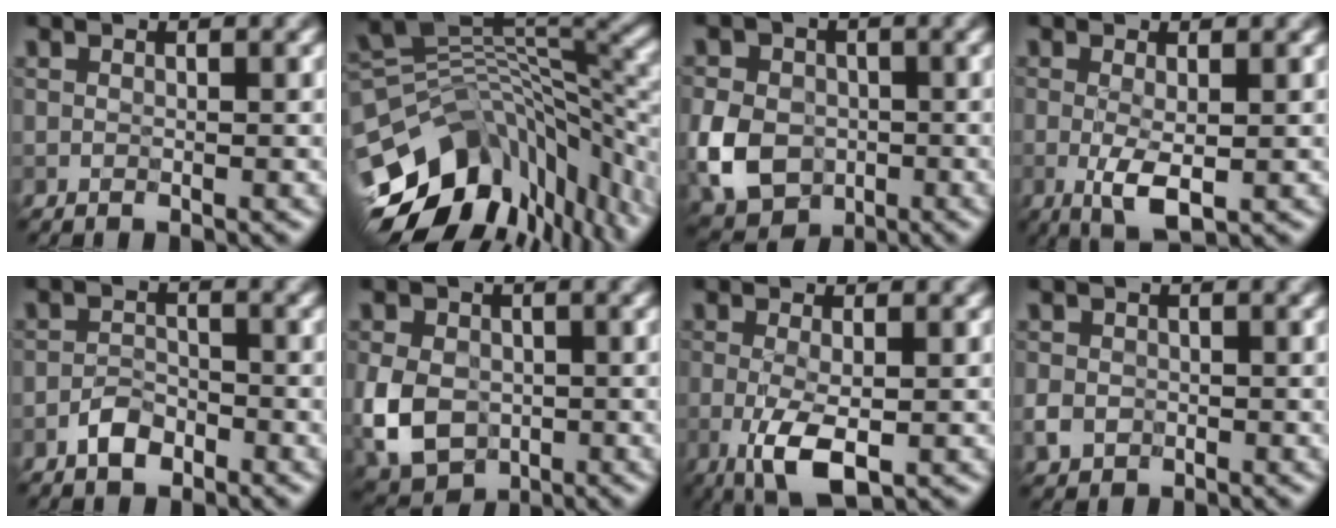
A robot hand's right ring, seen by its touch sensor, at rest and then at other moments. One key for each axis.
{"total": 12.8, "fx": -5.2, "fy": 7.8, "fz": 8.7, "tx": -0.169, "ty": -0.002, "tz": -0.078}
{"total": 6.4, "fx": -1.5, "fy": 5.2, "fz": 3.4, "tx": -0.077, "ty": -0.004, "tz": -0.040}
{"total": 3.0, "fx": -0.4, "fy": 0.8, "fz": 2.9, "tx": -0.059, "ty": -0.011, "tz": -0.007}
{"total": 2.3, "fx": -1.6, "fy": 1.3, "fz": 1.2, "tx": -0.018, "ty": 0.007, "tz": -0.031}
{"total": 7.1, "fx": -1.4, "fy": 5.4, "fz": 4.3, "tx": -0.106, "ty": -0.016, "tz": -0.031}
{"total": 4.4, "fx": -1.1, "fy": 1.5, "fz": 4.0, "tx": -0.086, "ty": -0.012, "tz": -0.021}
{"total": 2.0, "fx": -0.6, "fy": 1.7, "fz": 0.8, "tx": -0.015, "ty": -0.004, "tz": -0.014}